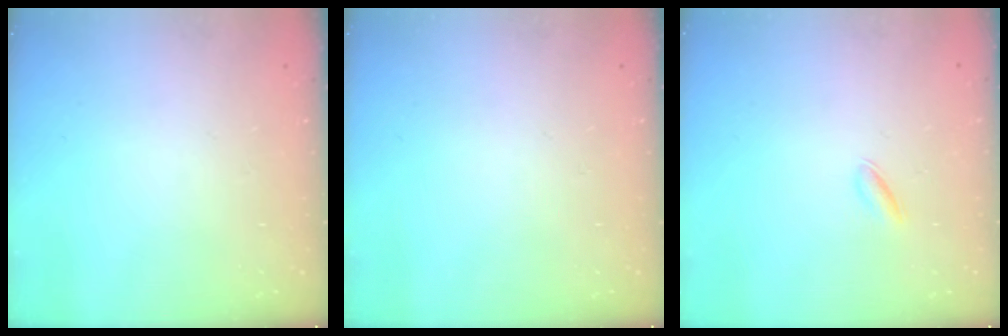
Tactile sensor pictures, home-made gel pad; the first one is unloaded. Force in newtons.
{"total": 0.0}
{"total": 2.1, "press": 2.1, "slide": 0.6}